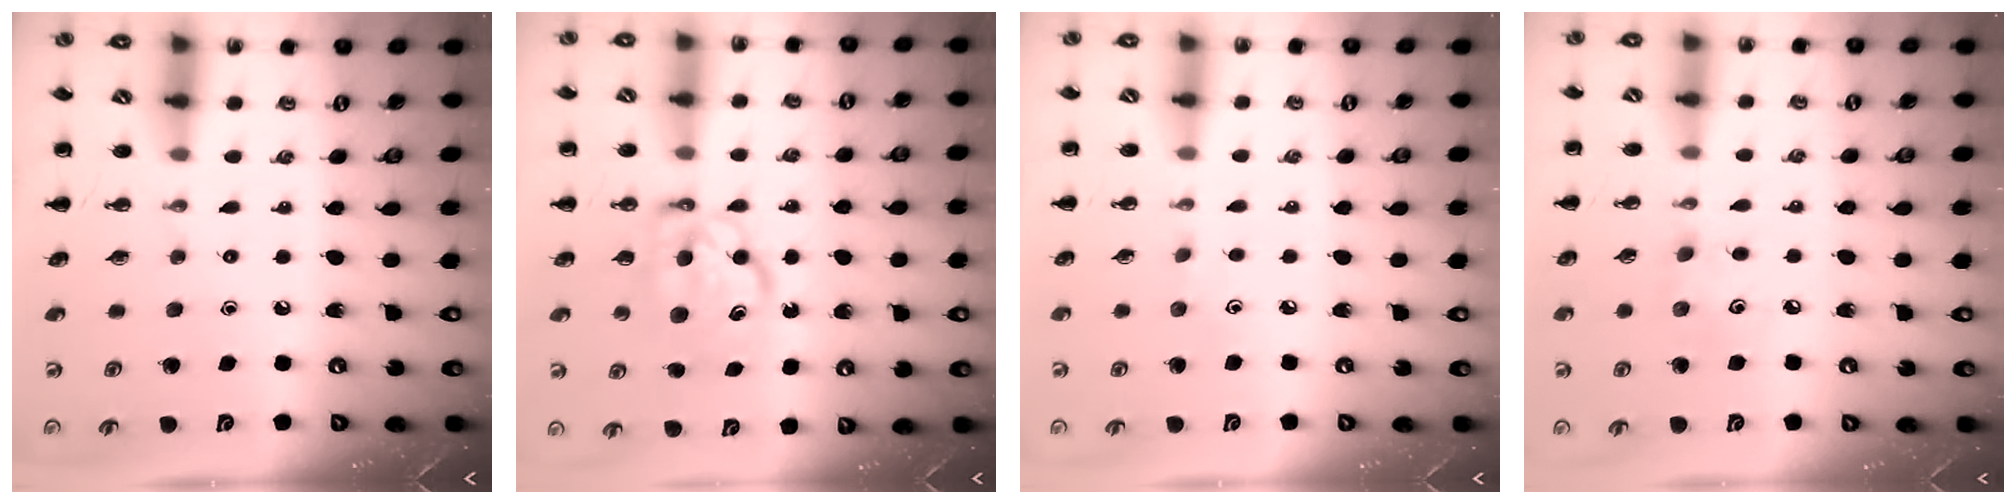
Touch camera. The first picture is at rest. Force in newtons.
{"total": 7.3, "press": 7.3, "slide": 0.6}
{"total": 3.1, "press": 2.9, "slide": 1.0}
{"total": 3.9, "press": 3.7, "slide": 1.0}